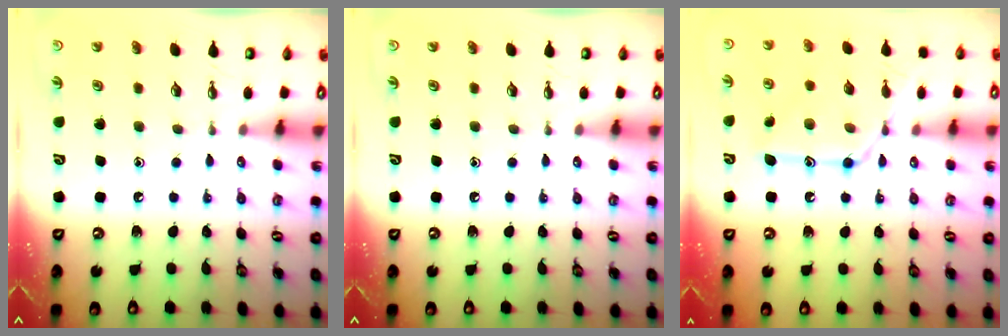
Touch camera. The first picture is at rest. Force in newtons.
{"total": 0.0}
{"total": 12.5, "press": 12.5, "slide": 0.6}